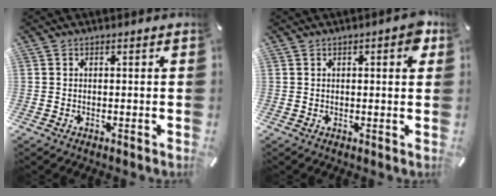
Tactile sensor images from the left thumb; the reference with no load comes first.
{"total": 3.7, "force": [1.2, 1.4, 3.2], "torque": [-0.042, -0.002, 0.014]}